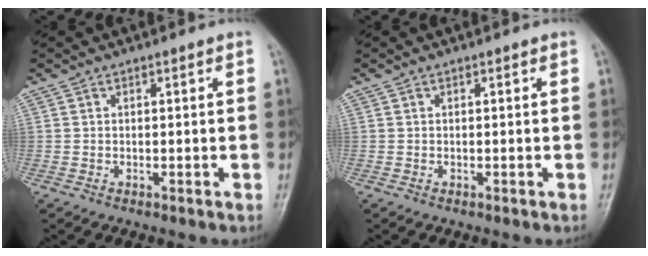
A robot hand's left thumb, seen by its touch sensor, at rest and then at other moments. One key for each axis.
{"total": 0.0}